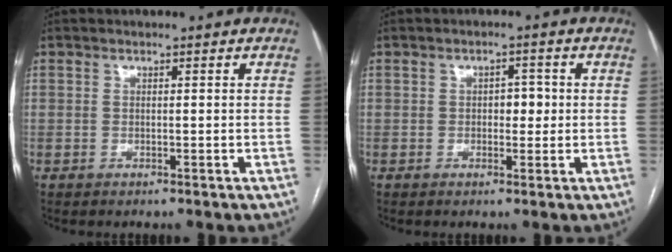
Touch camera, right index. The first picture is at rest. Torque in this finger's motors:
{"motor_torque": [0.51, 0.07, 0.01, 0.03]}